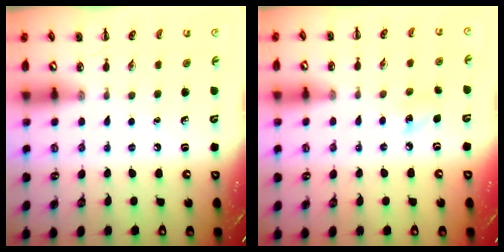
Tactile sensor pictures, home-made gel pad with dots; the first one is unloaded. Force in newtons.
{"total": 5.7, "press": 5.5, "slide": 1.4}